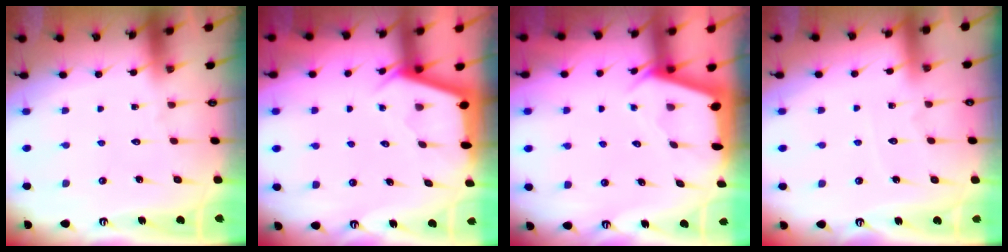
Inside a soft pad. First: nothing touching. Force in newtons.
{"total": 2.9, "press": 2.9, "slide": 0.3}
{"total": 2.4, "press": 2.4, "slide": 0.3}
{"total": 3.3, "press": 3.3, "slide": 0.4}